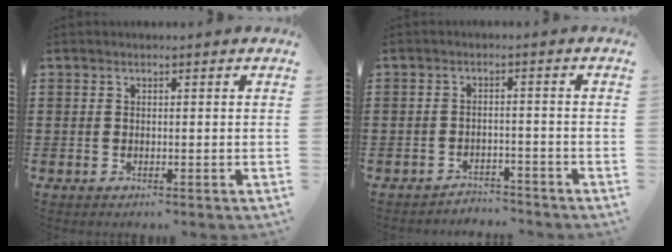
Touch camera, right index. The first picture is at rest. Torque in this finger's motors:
{"motor_torque": [-0.57, 1.52, -0.54, -0.21]}